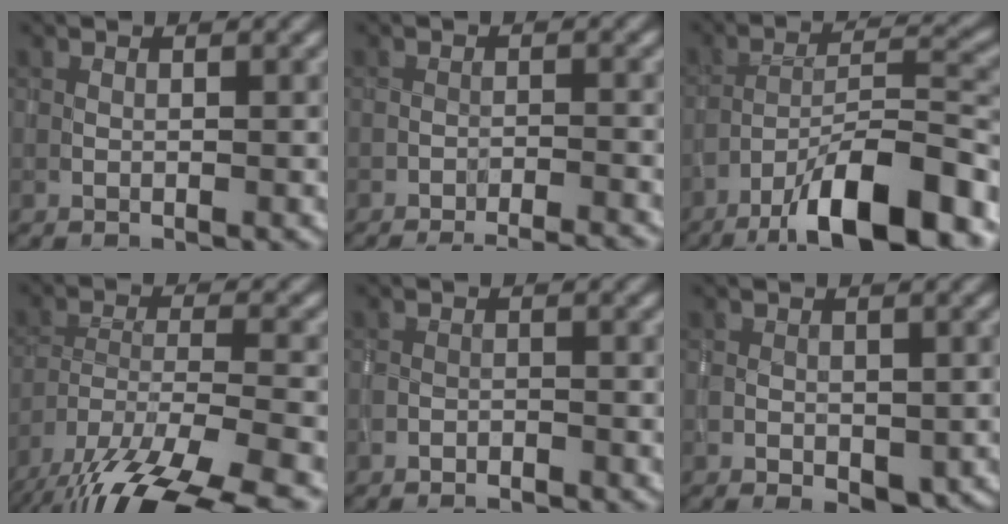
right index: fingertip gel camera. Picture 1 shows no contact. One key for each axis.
{"total": 6.3, "fx": -5.9, "fy": 1.3, "fz": 1.7, "tx": -0.011, "ty": 0.012, "tz": -0.071}
{"total": 12.3, "fx": -8.5, "fy": 3.1, "fz": 8.4, "tx": -0.132, "ty": 0.019, "tz": -0.144}
{"total": 14.3, "fx": -11.3, "fy": 4.5, "fz": 7.5, "tx": -0.157, "ty": -0.050, "tz": -0.163}
{"total": 1.4, "fx": -1.4, "fy": 0.2, "fz": -0.1, "tx": 0.006, "ty": -0.001, "tz": -0.025}
{"total": 2.8, "fx": -0.9, "fy": 1.9, "fz": 1.8, "tx": -0.027, "ty": -0.011, "tz": -0.011}